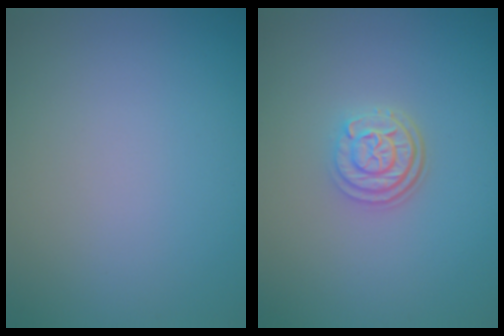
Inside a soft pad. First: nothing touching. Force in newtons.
{"total": 3.0, "press": 2.5, "slide": 1.8}